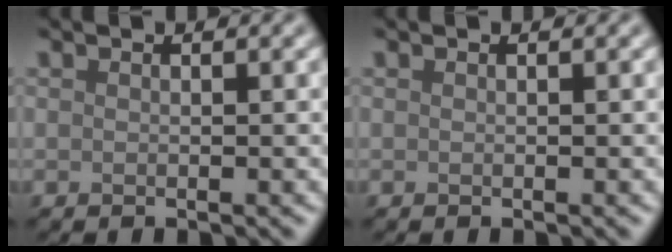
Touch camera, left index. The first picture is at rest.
{"total": 0.0}